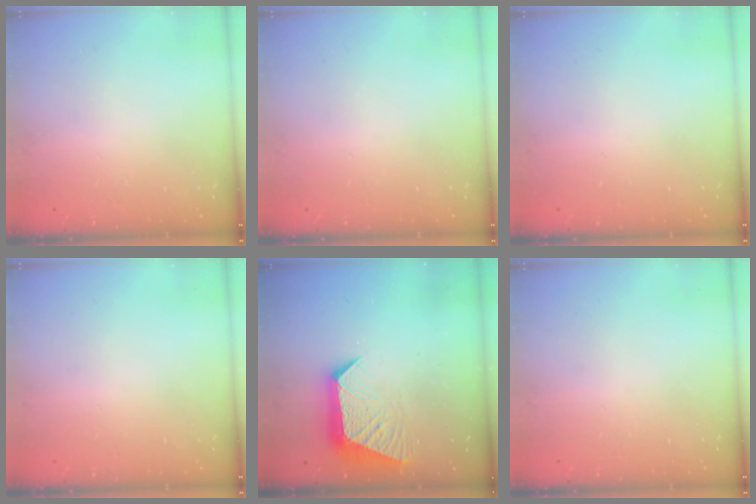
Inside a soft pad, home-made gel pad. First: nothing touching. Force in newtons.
{"total": 0.0}
{"total": 0.0}
{"total": 0.0}
{"total": 11.8, "press": 11.7, "slide": 1.1}
{"total": 0.0}